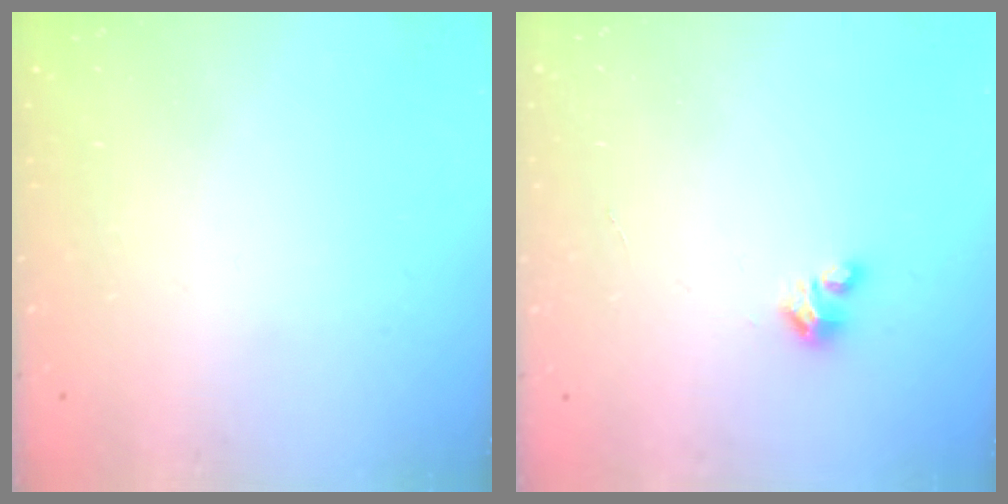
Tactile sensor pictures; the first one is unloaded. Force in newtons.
{"total": 2.4, "press": 2.4, "slide": 0.2}